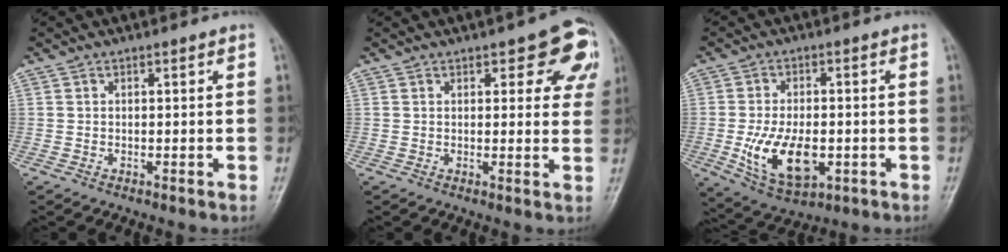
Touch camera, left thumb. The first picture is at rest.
{"total": 9.7, "force": [4.4, 4.4, 7.4], "torque": [-0.037, -0.009, 0.042]}
{"total": 12.2, "force": [-2.8, 6.9, 9.7], "torque": [-0.164, -0.001, -0.035]}